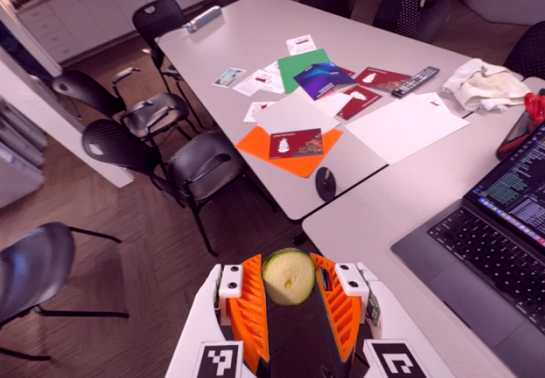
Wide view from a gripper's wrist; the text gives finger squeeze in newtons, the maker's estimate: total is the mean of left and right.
{"total": 11.5, "left": 11.4, "right": 11.5}